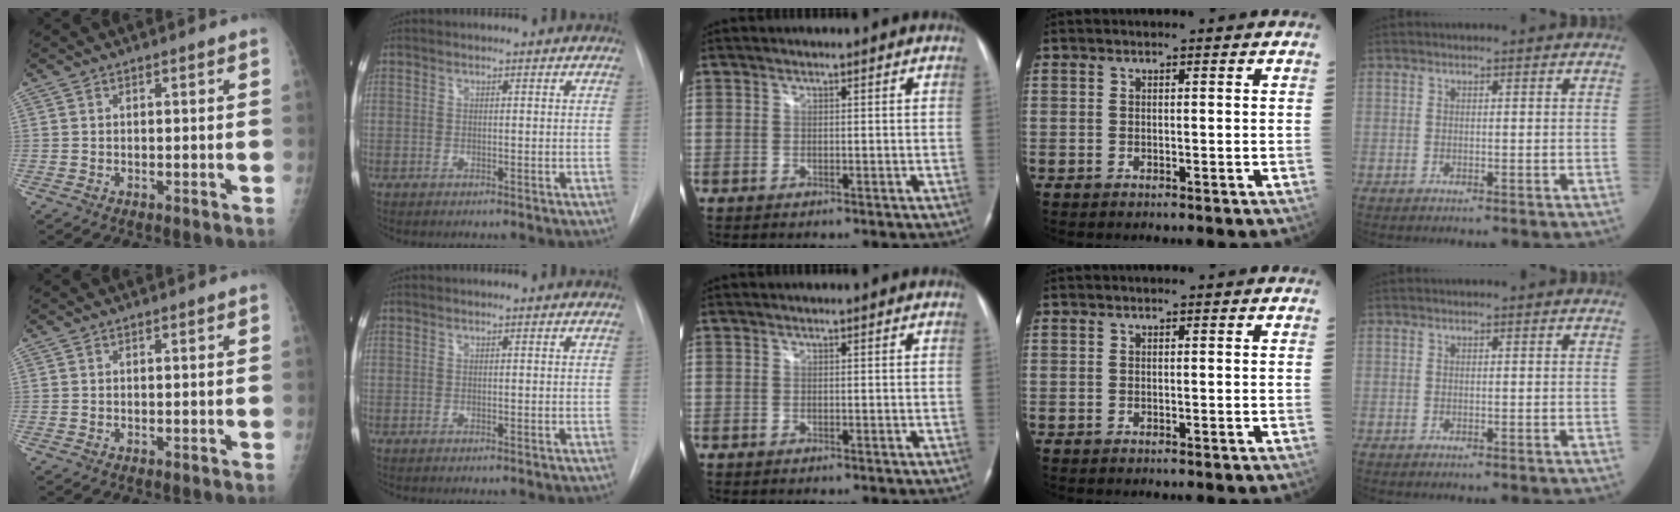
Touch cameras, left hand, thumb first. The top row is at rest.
{}